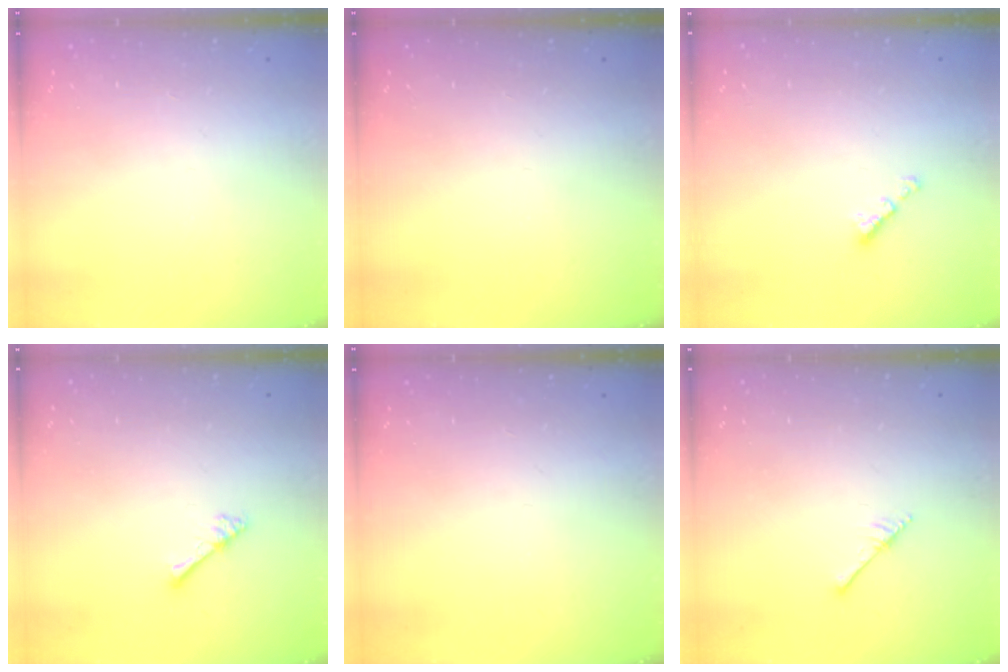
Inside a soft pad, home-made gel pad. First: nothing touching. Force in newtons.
{"total": 0.0}
{"total": 2.1, "press": 2.0, "slide": 0.6}
{"total": 2.8, "press": 2.8, "slide": 0.4}
{"total": 0.0}
{"total": 1.9, "press": 1.9, "slide": 0.2}